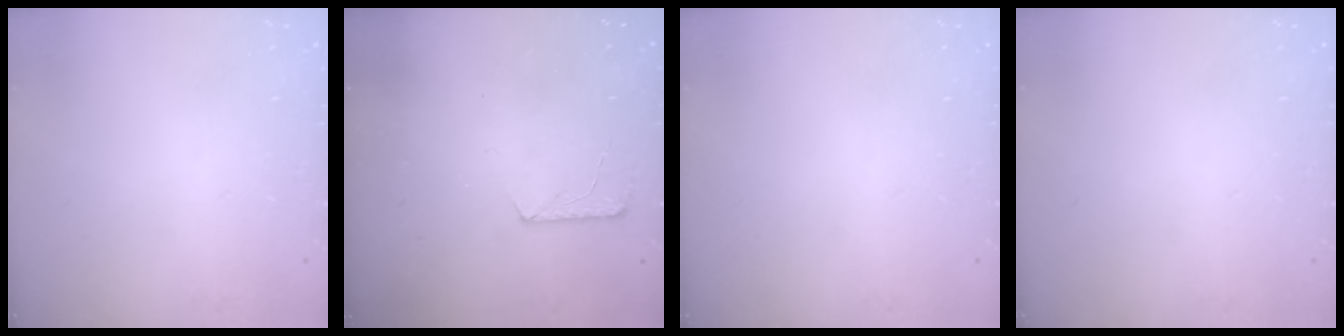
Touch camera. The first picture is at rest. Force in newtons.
{"total": 6.8, "press": 6.8, "slide": 0.6}
{"total": 0.0}
{"total": 0.0}